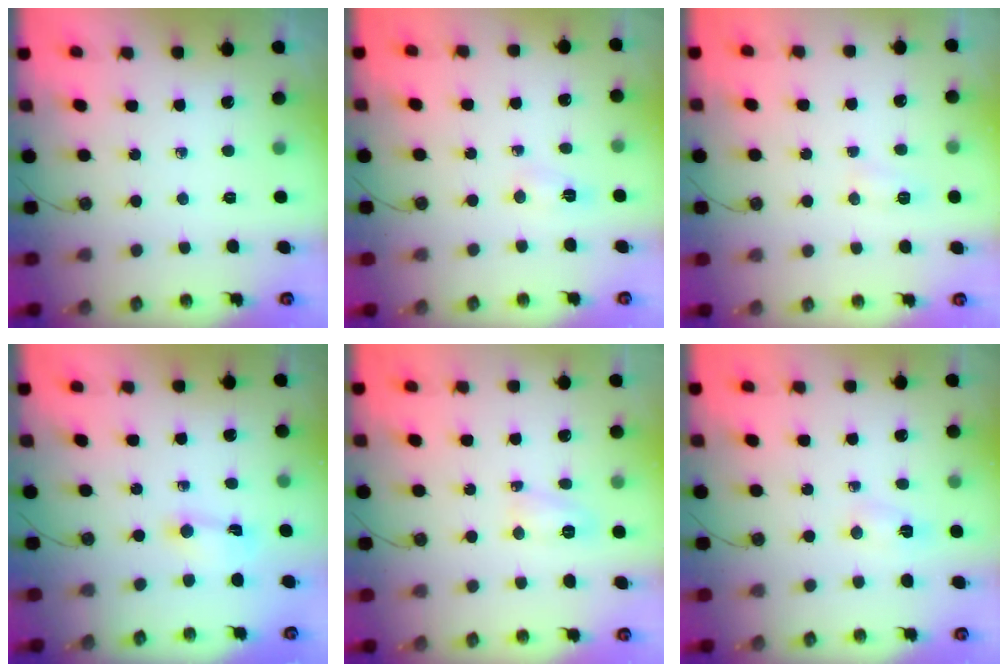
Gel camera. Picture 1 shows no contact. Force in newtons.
{"total": 2.9, "press": 2.9, "slide": 0.4}
{"total": 5.7, "press": 5.7, "slide": 0.6}
{"total": 1.6, "press": 1.6, "slide": 0.3}
{"total": 5.0, "press": 5.0, "slide": 0.6}
{"total": 3.0, "press": 1.8, "slide": 2.4}